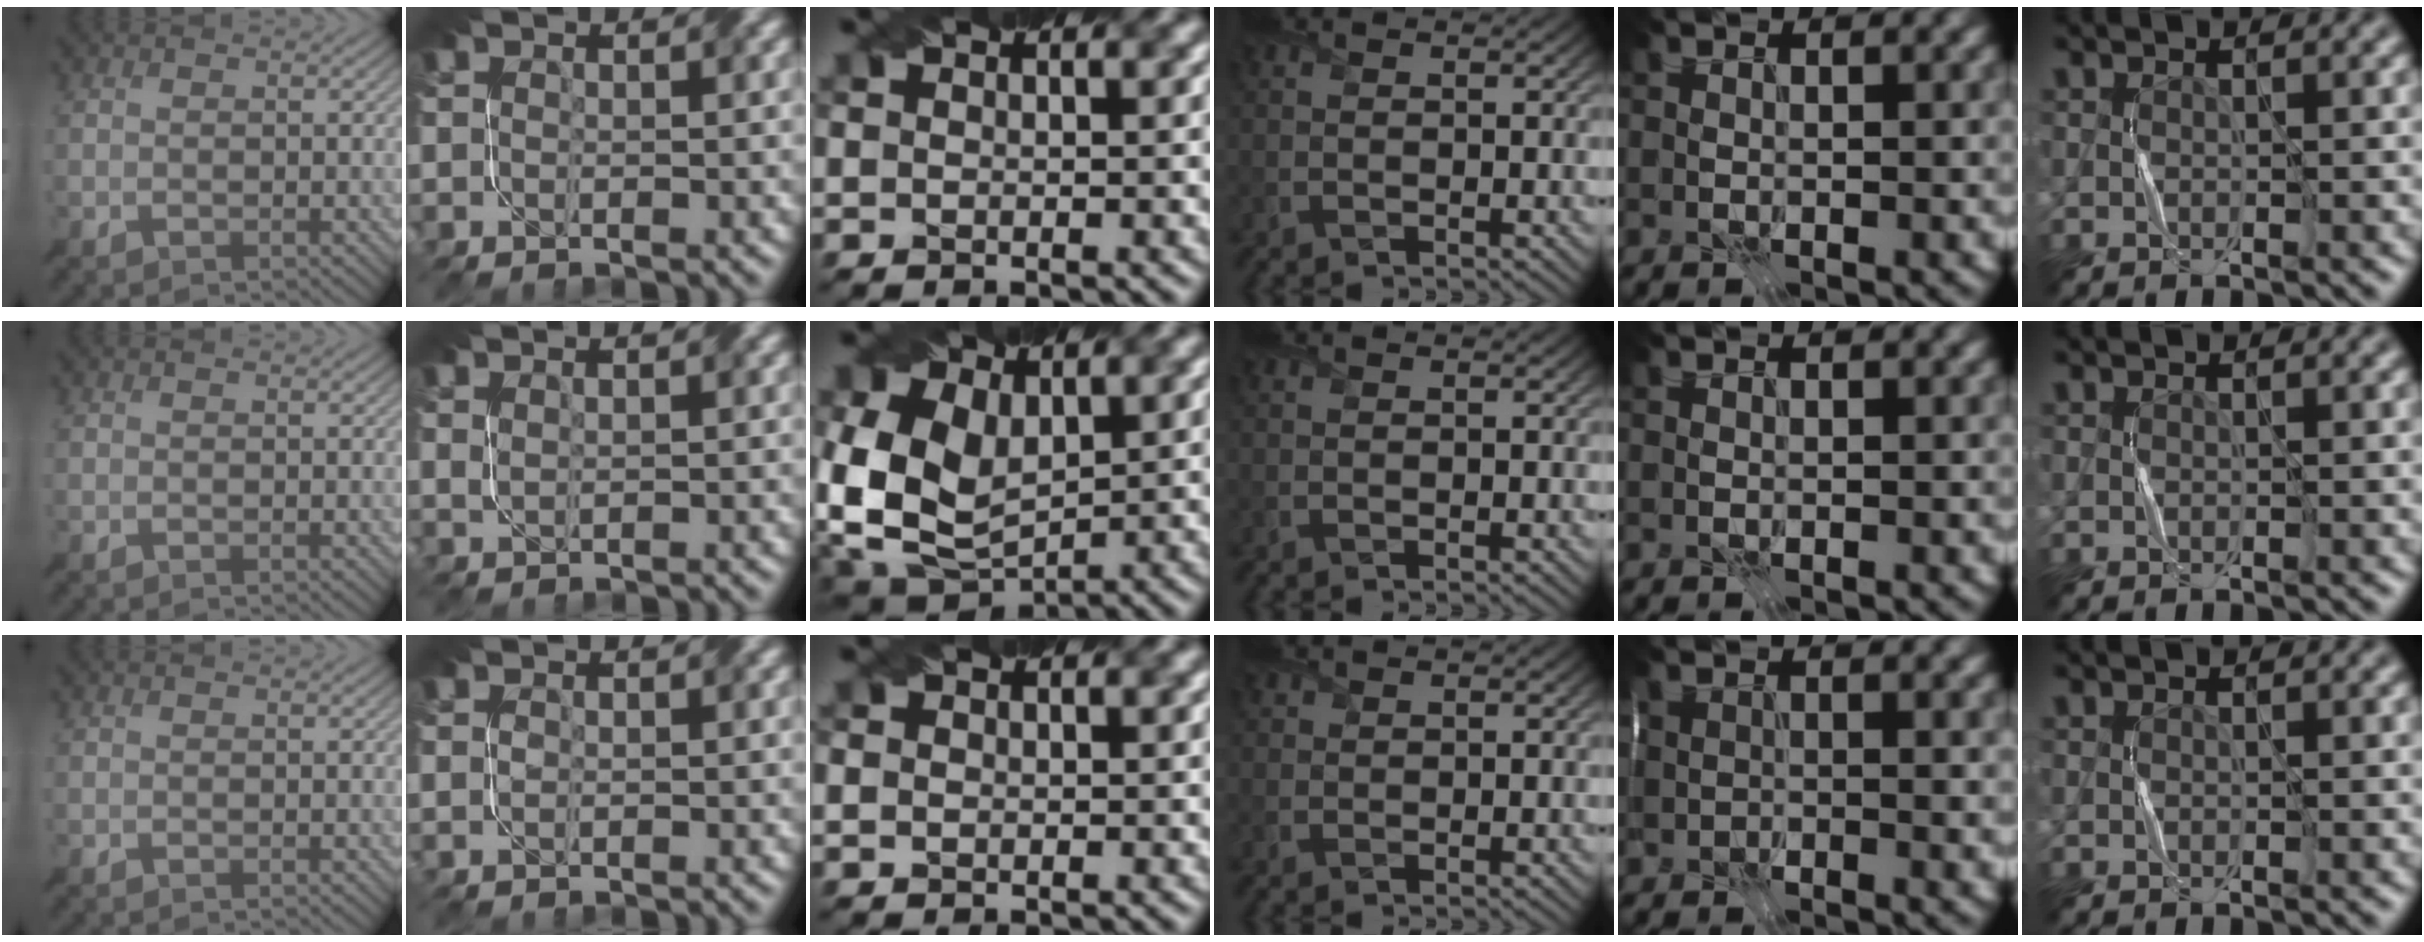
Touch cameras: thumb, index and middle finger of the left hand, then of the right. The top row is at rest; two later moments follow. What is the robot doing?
{"motion": "fold", "object": "coffee filter"}